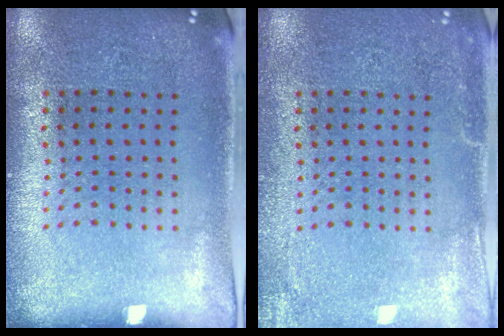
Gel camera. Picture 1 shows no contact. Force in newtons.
{"total": 2.6, "press": 2.6, "slide": 0.3}